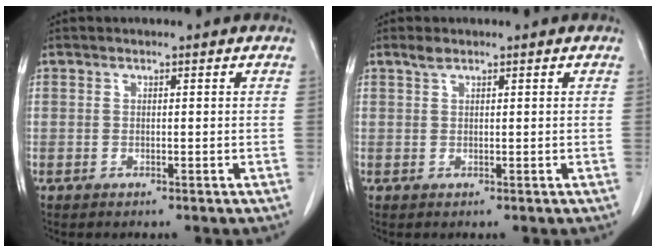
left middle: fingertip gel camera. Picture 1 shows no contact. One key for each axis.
{"total": 1.1, "fx": 0.9, "fy": 0.2, "fz": 0.6, "tx": -0.019, "ty": 0.005, "tz": 0.021}